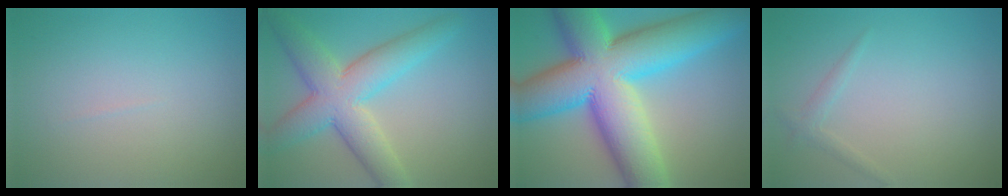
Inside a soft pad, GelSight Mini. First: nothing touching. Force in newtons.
{"total": 7.6, "press": 7.6, "slide": 0.2}
{"total": 18.0, "press": 18.0, "slide": 0.6}
{"total": 1.1, "press": 1.1, "slide": 0.1}